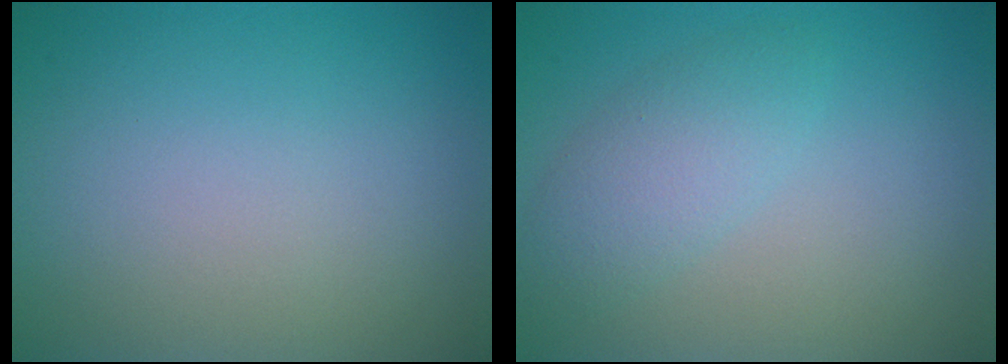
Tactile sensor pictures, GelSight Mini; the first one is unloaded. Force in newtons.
{"total": 2.8, "press": 2.8, "slide": 0.1}